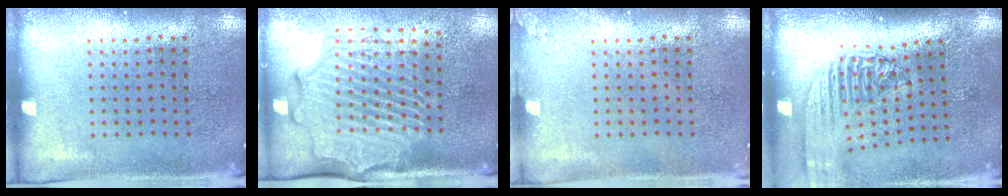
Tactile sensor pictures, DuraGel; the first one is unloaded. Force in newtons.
{"total": 2.6, "press": 2.3, "slide": 1.3}
{"total": 0.8, "press": 0.8, "slide": 0.1}
{"total": 2.1, "press": 1.7, "slide": 1.3}